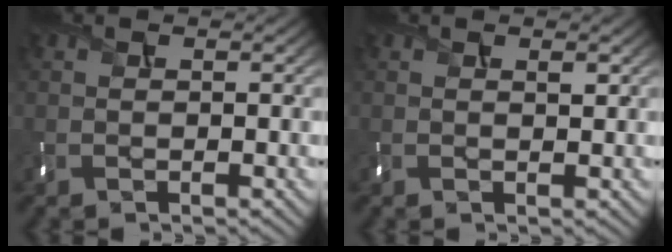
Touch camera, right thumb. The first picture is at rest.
{"total": 0.8, "force": [0.5, 0.1, 0.6], "torque": [-0.011, -0.002, 0.009]}